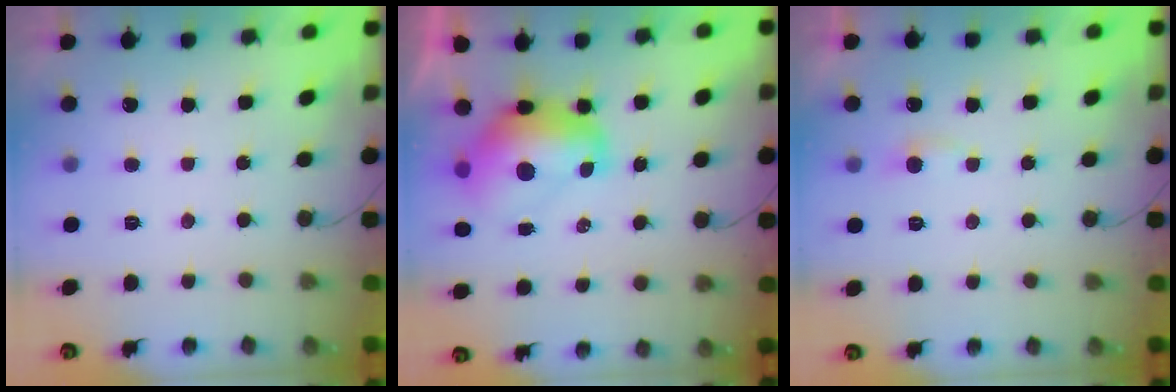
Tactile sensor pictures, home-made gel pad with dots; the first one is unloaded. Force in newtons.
{"total": 11.5, "press": 11.4, "slide": 1.2}
{"total": 3.0, "press": 3.0, "slide": 0.3}